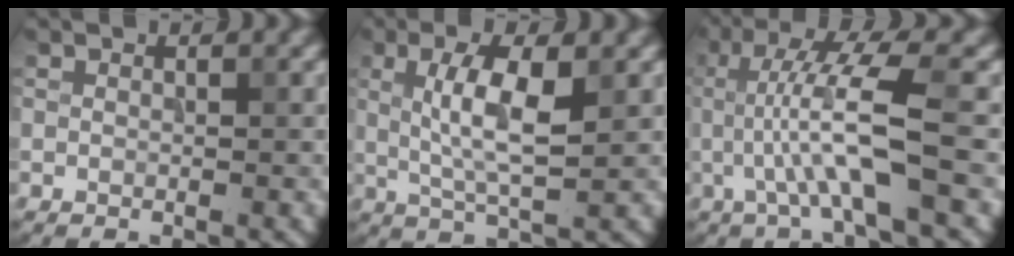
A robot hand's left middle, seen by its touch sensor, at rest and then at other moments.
{"total": 5.0, "force": [0.9, 1.3, 4.8], "torque": [-0.095, 0.003, 0.016]}
{"total": 6.5, "force": [-0.7, 0.9, 6.4], "torque": [-0.124, 0.011, -0.012]}